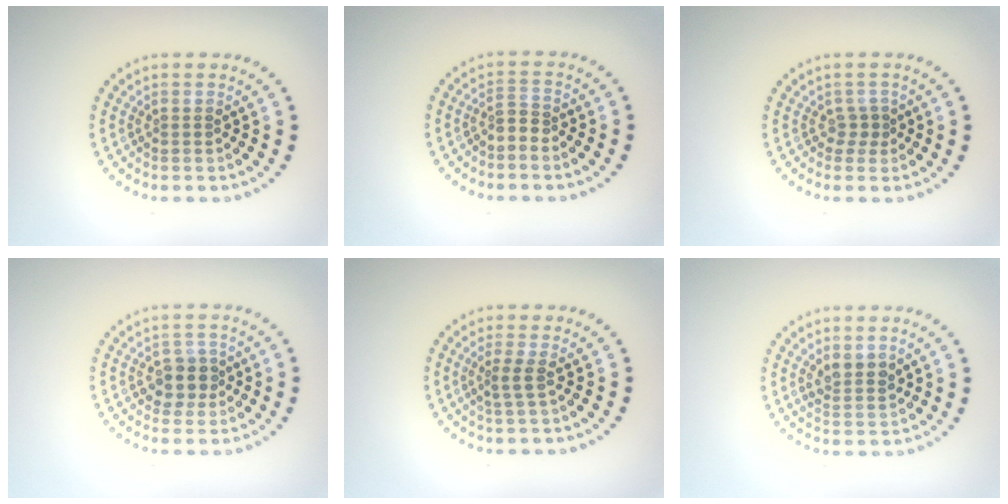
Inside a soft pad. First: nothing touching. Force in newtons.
{"total": 1.6, "press": 1.2, "slide": 1.1}
{"total": 1.1, "press": 0.8, "slide": 0.7}
{"total": 2.4, "press": 2.3, "slide": 0.9}
{"total": 1.7, "press": 1.1, "slide": 1.3}
{"total": 2.1, "press": 1.9, "slide": 0.9}